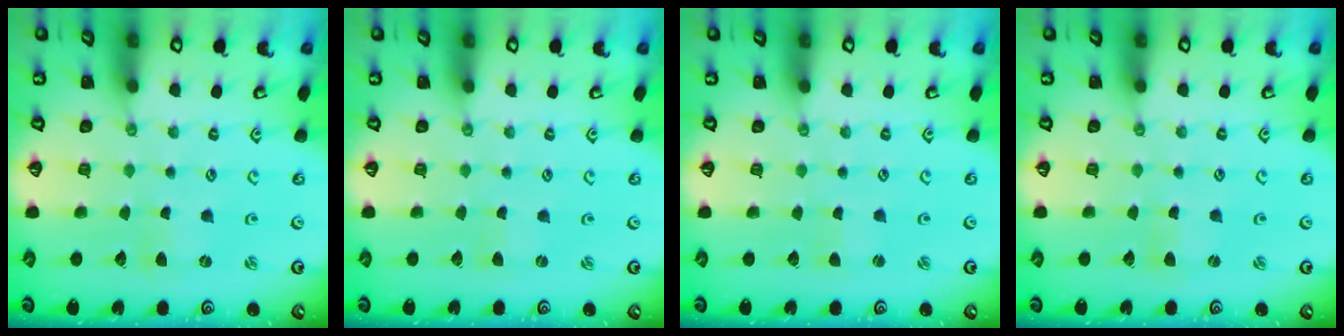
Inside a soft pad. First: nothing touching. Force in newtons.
{"total": 0.0}
{"total": 0.0}
{"total": 0.0}